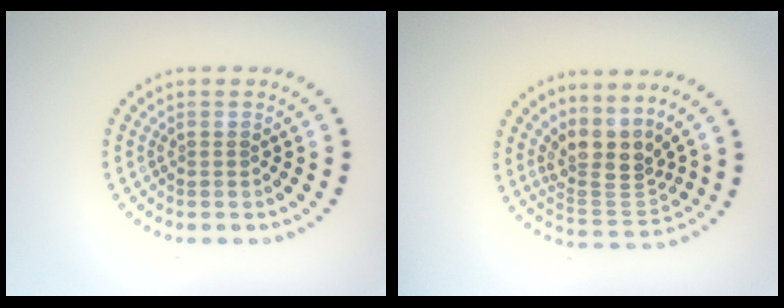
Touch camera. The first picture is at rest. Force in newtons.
{"total": 3.9, "press": 2.9, "slide": 2.6}